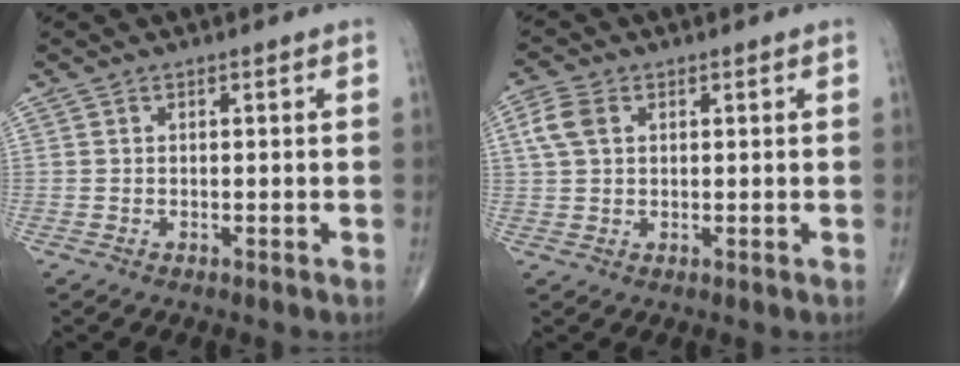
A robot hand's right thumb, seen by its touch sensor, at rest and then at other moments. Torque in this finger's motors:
{"motor_torque": [0.02, 0.06, 0.19, 0.09, 0.06]}